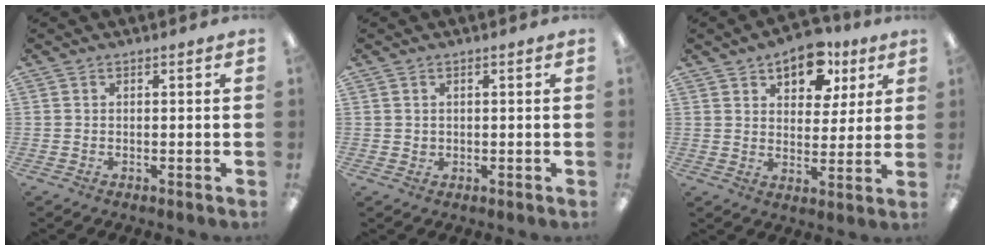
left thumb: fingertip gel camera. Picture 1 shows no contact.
{"total": 1.1, "force": [0.5, 1.0, 0.1], "torque": [-0.004, 0.005, 0.007]}
{"total": 11.0, "force": [7.2, 6.3, 5.4], "torque": [-0.067, -0.030, 0.124]}